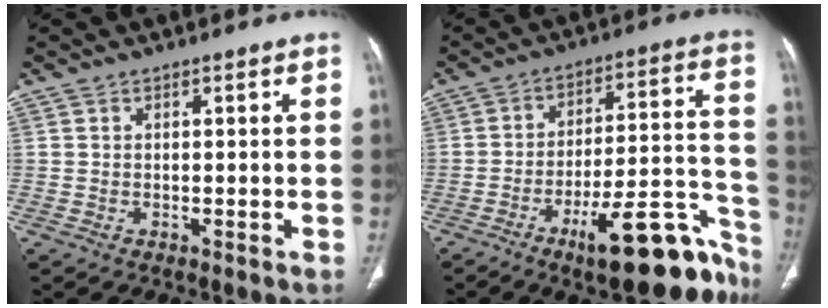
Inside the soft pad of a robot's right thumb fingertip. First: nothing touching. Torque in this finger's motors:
{"motor_torque": [2.48, 2.52, 1.14, -1.36, 0.33]}